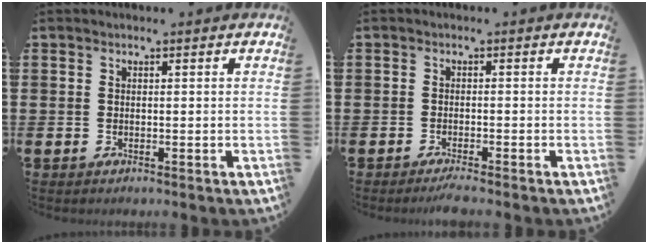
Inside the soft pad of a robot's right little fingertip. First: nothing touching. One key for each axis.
{"total": 1.3, "fx": -1.0, "fy": -0.1, "fz": 0.8, "tx": -0.012, "ty": 0.000, "tz": -0.020}